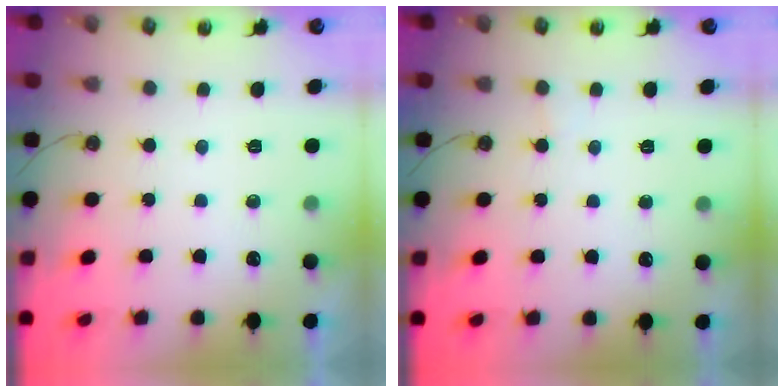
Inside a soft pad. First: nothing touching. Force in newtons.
{"total": 2.9, "press": 2.9, "slide": 0.2}